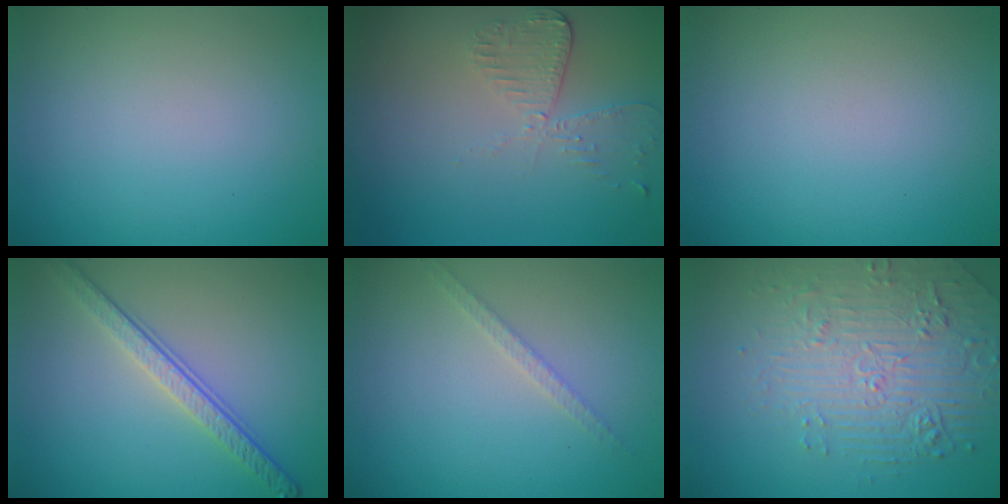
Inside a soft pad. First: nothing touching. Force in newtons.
{"total": 2.6, "press": 2.3, "slide": 1.2}
{"total": 0.0}
{"total": 4.2, "press": 3.0, "slide": 2.9}
{"total": 1.3, "press": 1.3, "slide": 0.2}
{"total": 4.4, "press": 4.1, "slide": 1.5}